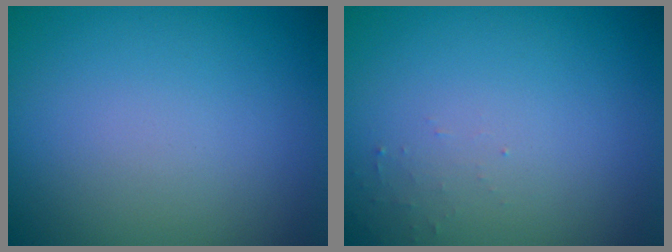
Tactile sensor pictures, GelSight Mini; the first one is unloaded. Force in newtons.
{"total": 0.7, "press": 0.7, "slide": 0.2}